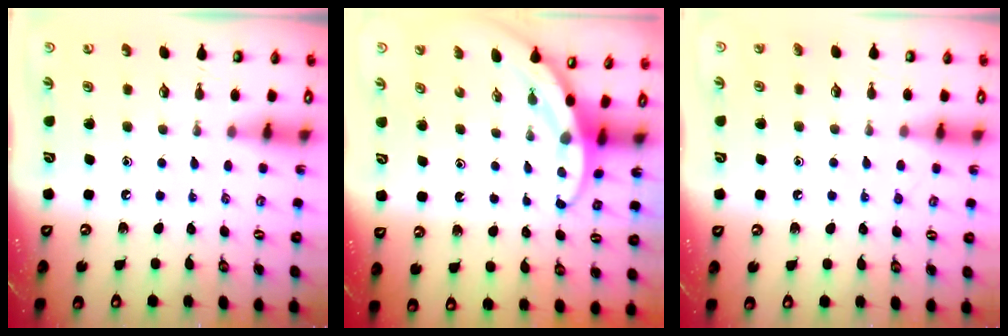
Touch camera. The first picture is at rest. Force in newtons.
{"total": 3.3, "press": 3.3, "slide": 0.1}
{"total": 5.9, "press": 5.8, "slide": 0.6}